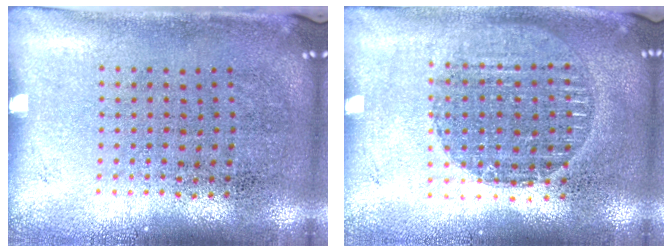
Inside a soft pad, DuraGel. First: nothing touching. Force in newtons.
{"total": 1.6, "press": 1.5, "slide": 0.7}